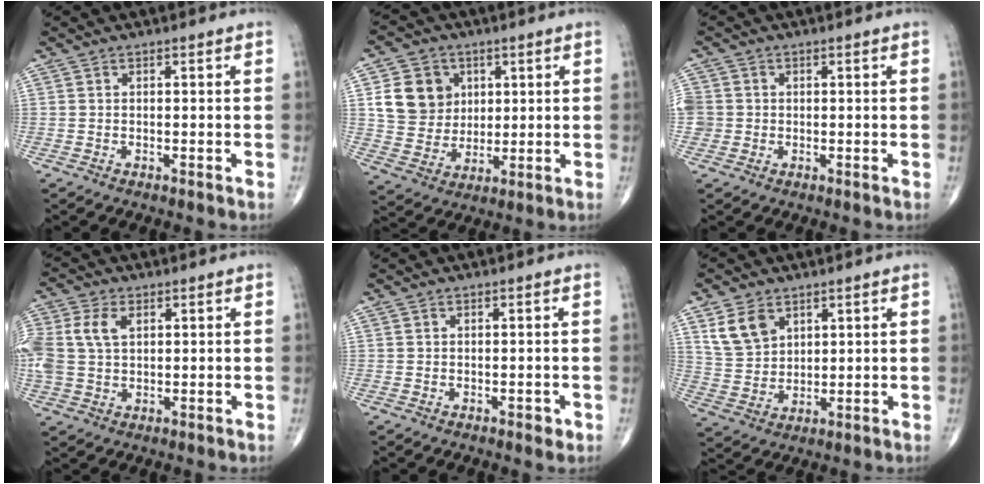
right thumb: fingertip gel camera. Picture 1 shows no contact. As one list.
[{"total": 11.2, "force": [3.2, 9.7, 4.6], "torque": [-0.053, -0.009, 0.065]}, {"total": 4.9, "force": [0.1, 4.7, 1.4], "torque": [-0.026, 0.012, 0.004]}, {"total": 9.8, "force": [2.4, 6.6, 6.9], "torque": [-0.175, 0.007, 0.048]}, {"total": 1.3, "force": [-0.3, 0.8, 1.0], "torque": [-0.008, -0.001, -0.002]}, {"total": 7.7, "force": [4.1, 5.3, 3.9], "torque": [-0.061, -0.016, 0.091]}]